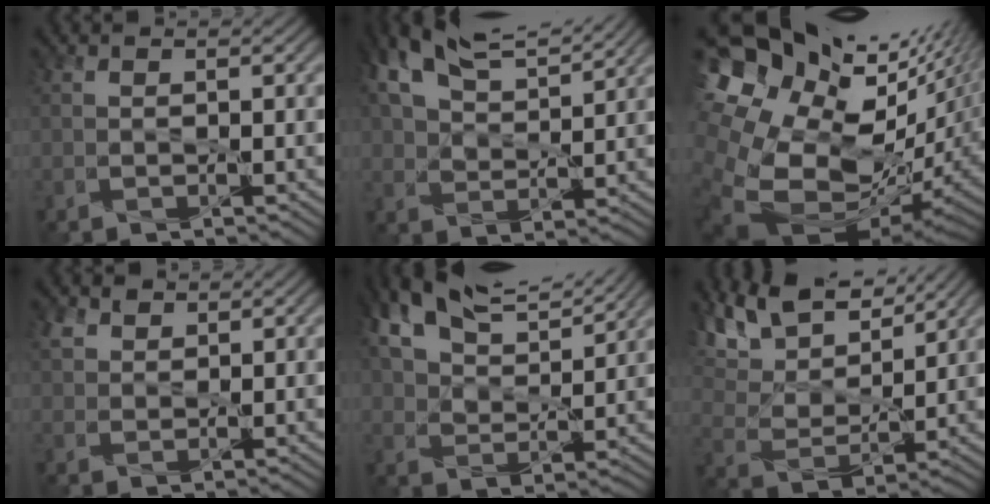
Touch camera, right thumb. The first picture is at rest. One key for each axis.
{"total": 10.8, "fx": 8.0, "fy": 4.3, "fz": 5.8, "tx": -0.144, "ty": 0.026, "tz": 0.149}
{"total": 19.5, "fx": 4.6, "fy": 13.7, "fz": 13.1, "tx": -0.285, "ty": -0.015, "tz": 0.113}
{"total": 2.3, "fx": 2.0, "fy": 1.2, "fz": 0.0, "tx": -0.006, "ty": 0.006, "tz": 0.038}
{"total": 12.1, "fx": 9.4, "fy": 4.7, "fz": 6.1, "tx": -0.149, "ty": 0.024, "tz": 0.163}
{"total": 12.9, "fx": 10.2, "fy": 4.7, "fz": 6.4, "tx": -0.169, "ty": 0.017, "tz": 0.166}